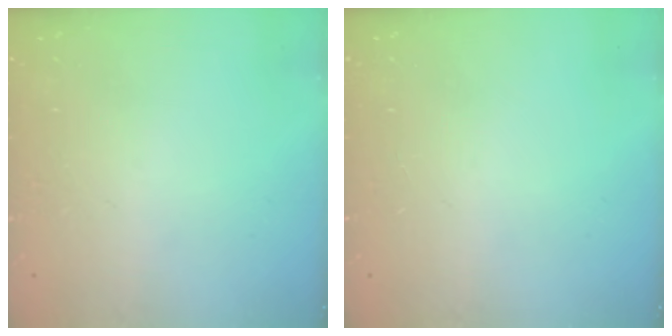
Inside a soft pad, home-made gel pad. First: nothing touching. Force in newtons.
{"total": 0.0}